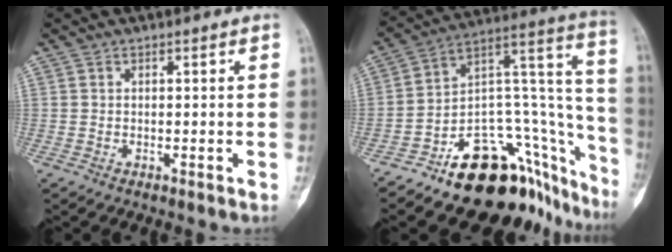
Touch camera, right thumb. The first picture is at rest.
{"total": 27.7, "force": [-16.6, 12.9, 18.1], "torque": [-0.134, 0.132, -0.240]}